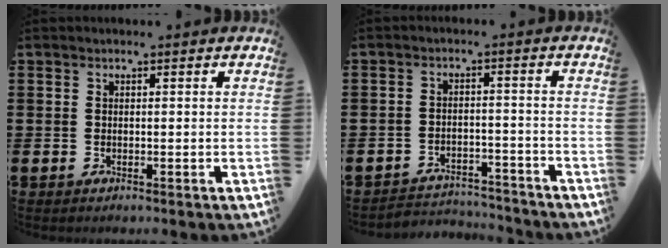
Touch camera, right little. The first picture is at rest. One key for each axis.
{"total": 3.2, "fx": -3.2, "fy": 0.4, "fz": 0.0, "tx": -0.006, "ty": 0.004, "tz": -0.069}